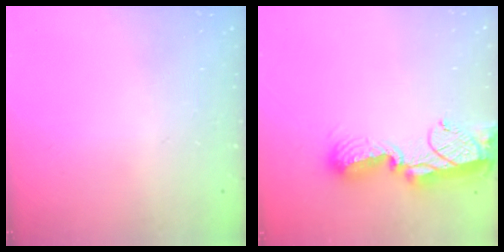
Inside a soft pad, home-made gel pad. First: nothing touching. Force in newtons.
{"total": 11.4, "press": 11.3, "slide": 1.5}